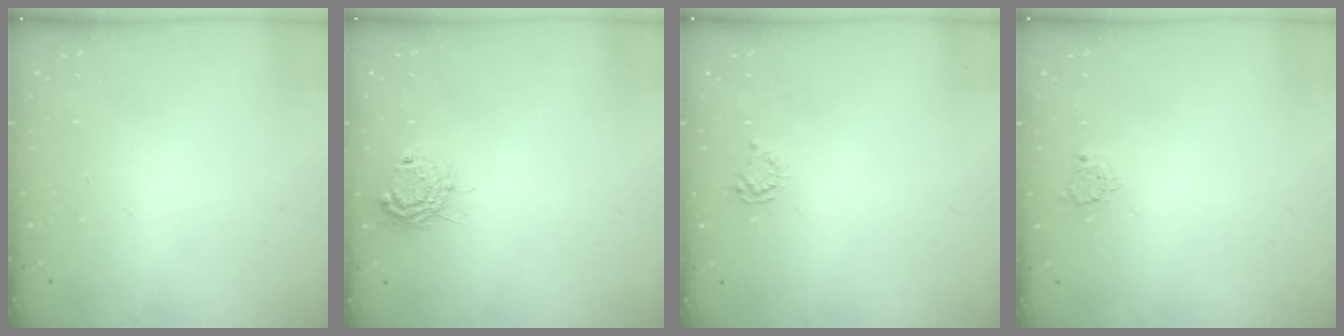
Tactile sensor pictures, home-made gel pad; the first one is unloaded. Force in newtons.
{"total": 8.8, "press": 8.8, "slide": 0.4}
{"total": 3.5, "press": 3.5, "slide": 0.4}
{"total": 4.2, "press": 4.2, "slide": 0.0}